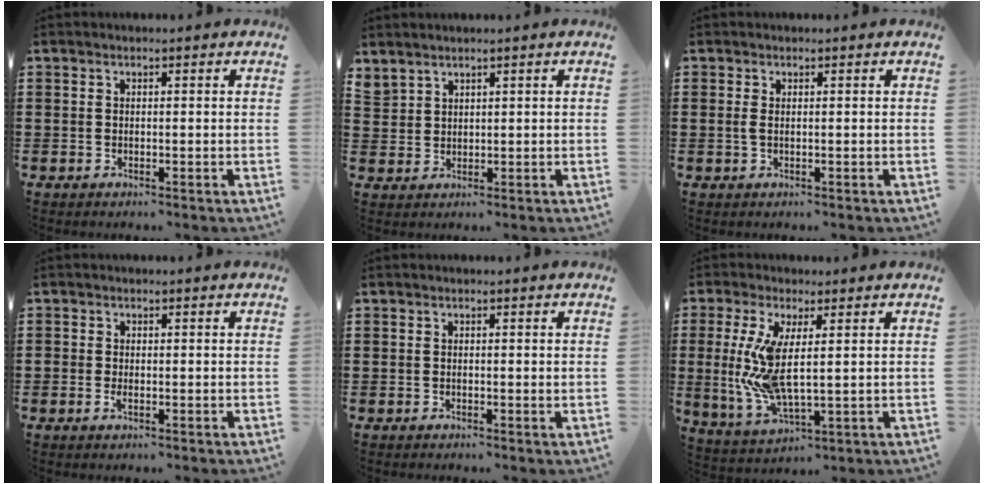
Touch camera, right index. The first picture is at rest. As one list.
[{"total": 2.0, "force": [1.9, 0.6, -0.1], "torque": [-0.004, 0.000, 0.039]}, {"total": 1.0, "force": [0.0, 0.2, 1.0], "torque": [-0.021, 0.000, 0.001]}, {"total": 1.0, "force": [-0.5, 0.4, 0.8], "torque": [-0.016, -0.004, -0.009]}, {"total": 0.0}, {"total": 8.9, "force": [1.3, 2.8, 8.4], "torque": [-0.194, -0.019, 0.021]}]